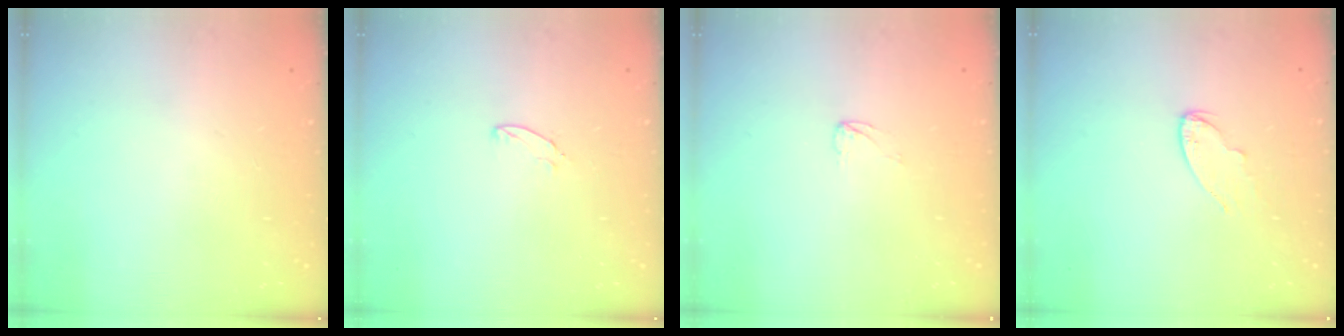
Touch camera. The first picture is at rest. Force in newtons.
{"total": 4.7, "press": 4.6, "slide": 0.3}
{"total": 2.6, "press": 2.6, "slide": 0.2}
{"total": 4.2, "press": 4.2, "slide": 0.5}